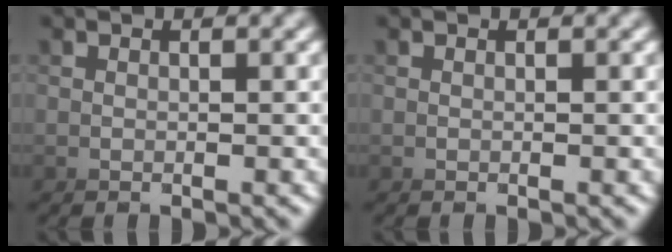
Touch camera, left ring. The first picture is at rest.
{"total": 0.0}